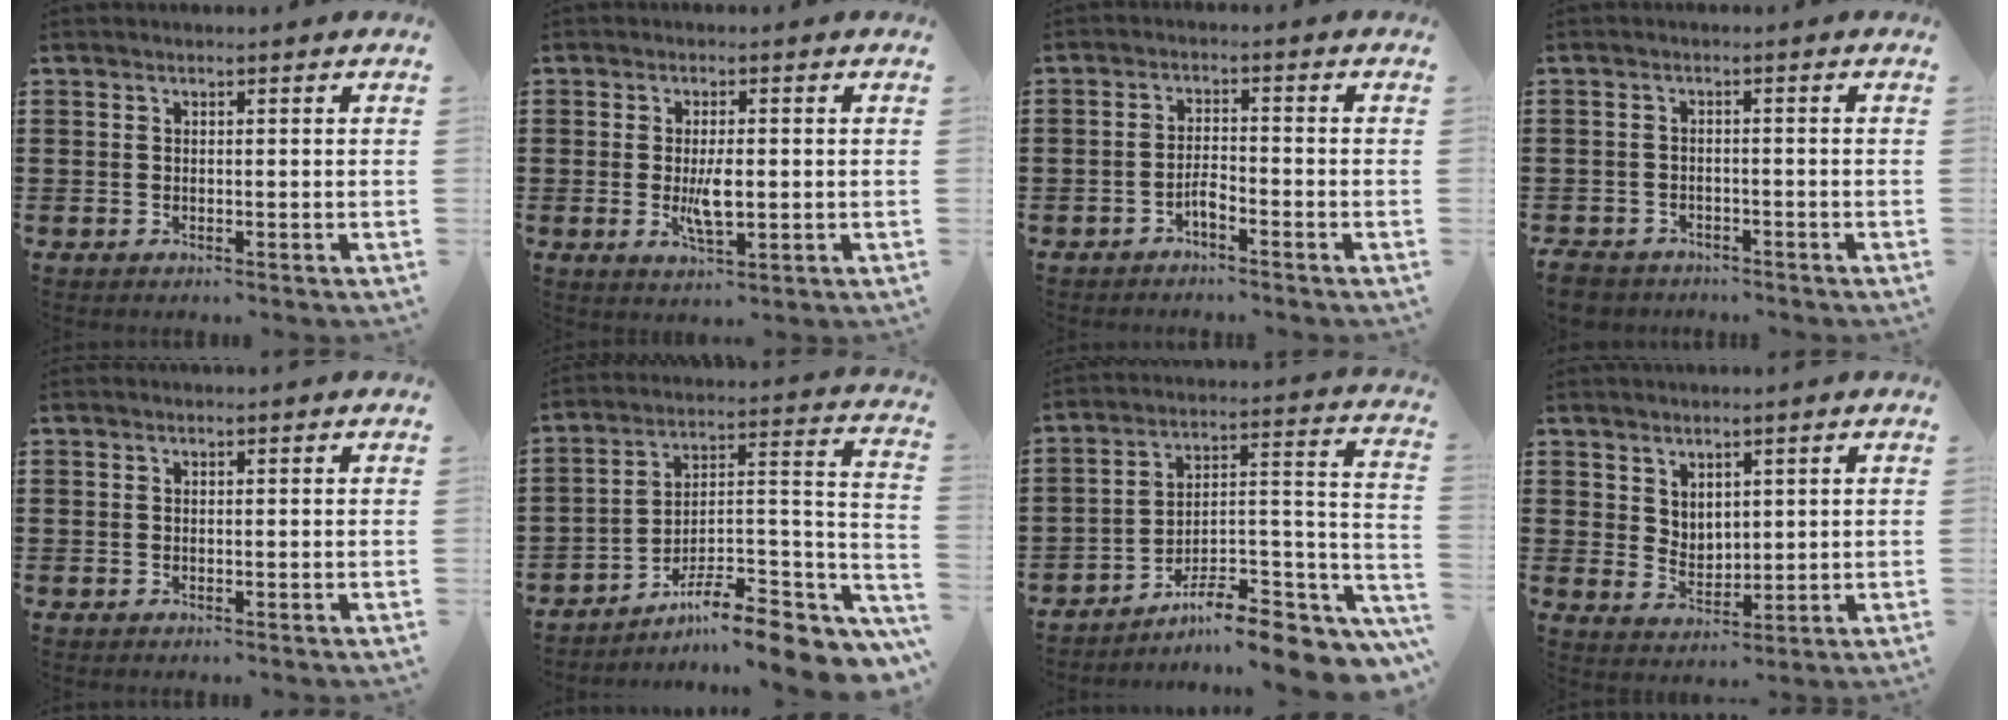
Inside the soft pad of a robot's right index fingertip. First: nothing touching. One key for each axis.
{"total": 4.5, "fx": -0.3, "fy": 1.6, "fz": 4.2, "tx": -0.088, "ty": -0.004, "tz": -0.010}
{"total": 2.6, "fx": -1.8, "fy": 0.6, "fz": 1.7, "tx": -0.040, "ty": 0.003, "tz": -0.037}
{"total": 2.0, "fx": -1.8, "fy": 0.6, "fz": 0.1, "tx": -0.015, "ty": 0.000, "tz": -0.043}
{"total": 0.0}
{"total": 9.8, "fx": -7.4, "fy": 2.3, "fz": 6.1, "tx": -0.090, "ty": 0.009, "tz": -0.139}
{"total": 9.5, "fx": -7.4, "fy": 2.4, "fz": 5.5, "tx": -0.081, "ty": 0.008, "tz": -0.135}
{"total": 3.5, "fx": 2.8, "fy": 2.1, "fz": 0.3, "tx": -0.016, "ty": -0.001, "tz": 0.054}